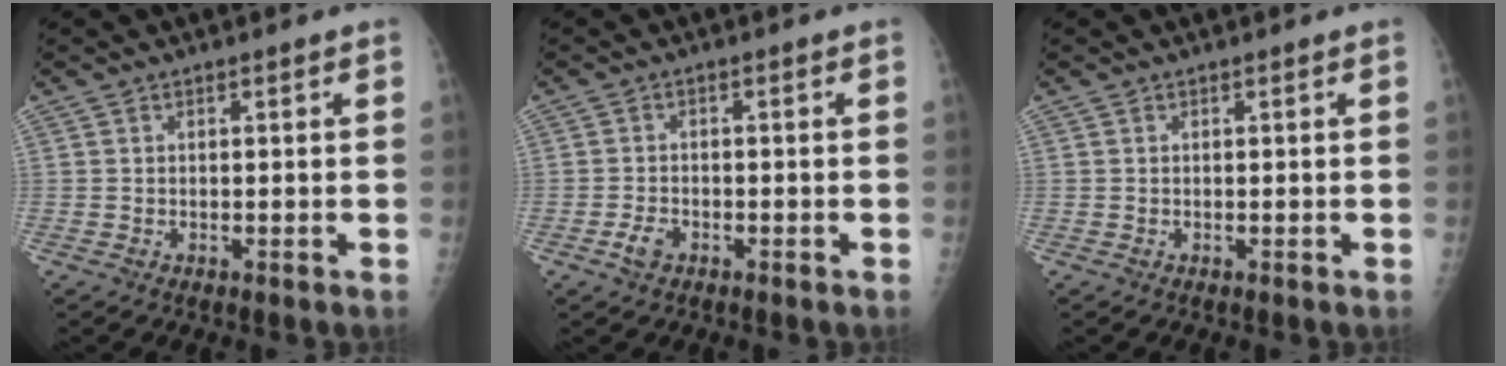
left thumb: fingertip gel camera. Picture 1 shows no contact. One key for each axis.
{"total": 2.7, "fx": -1.5, "fy": 1.6, "fz": 1.5, "tx": -0.030, "ty": 0.007, "tz": -0.026}
{"total": 0.0}